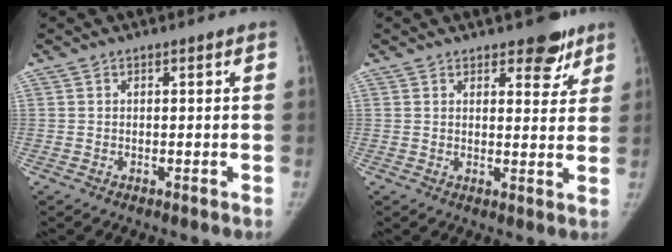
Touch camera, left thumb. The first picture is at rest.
{"total": 5.8, "force": [3.9, 2.7, 3.3], "torque": [-0.009, -0.021, 0.047]}